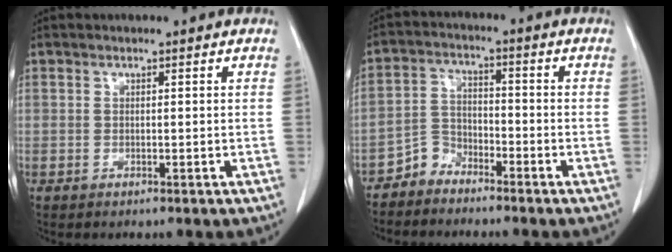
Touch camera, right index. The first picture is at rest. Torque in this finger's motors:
{"motor_torque": [0.09, -0.20, -0.12, -0.07]}